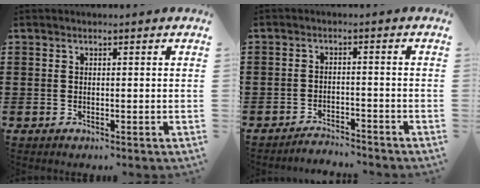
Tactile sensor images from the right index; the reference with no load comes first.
{"total": 2.8, "force": [-2.8, 0.1, -0.1], "torque": [-0.005, 0.002, -0.059]}